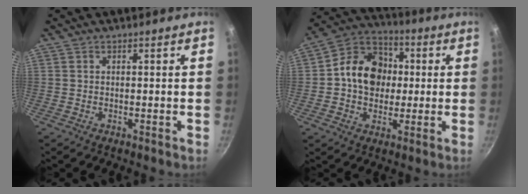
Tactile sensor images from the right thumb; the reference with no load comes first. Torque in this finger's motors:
{"motor_torque": [0.13, 0.13, 0.03, -0.03, 0.16]}